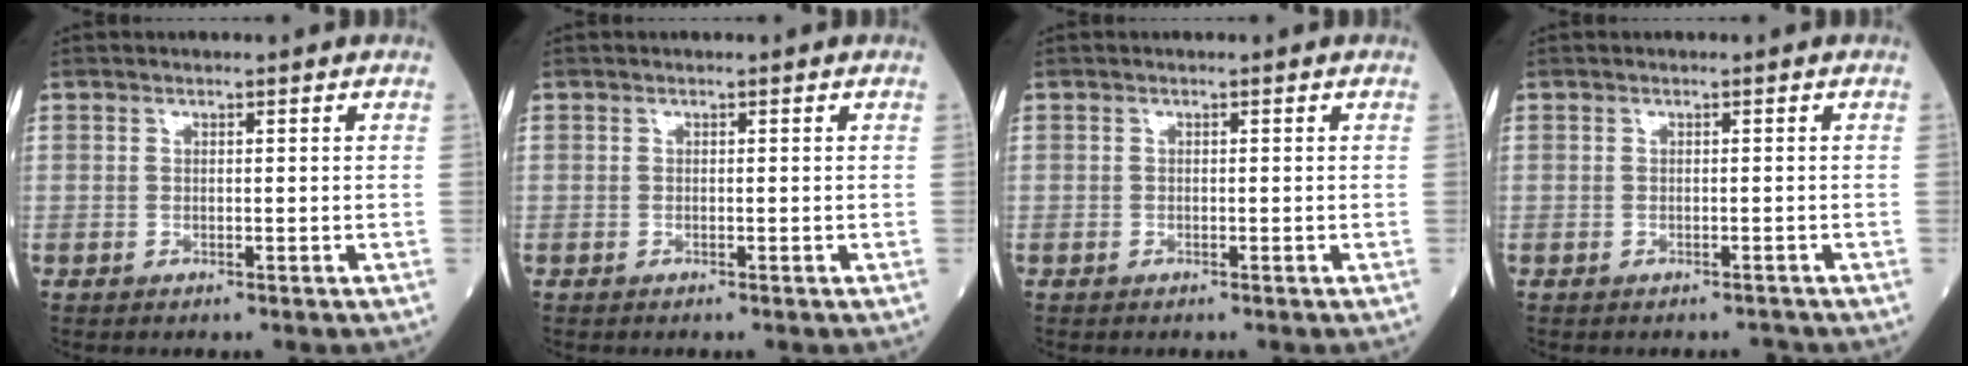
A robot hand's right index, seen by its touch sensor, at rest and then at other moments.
{"total": 0.0}
{"total": 0.0}
{"total": 0.5, "force": [-0.5, 0.1, 0.1], "torque": [0.000, 0.000, -0.008]}